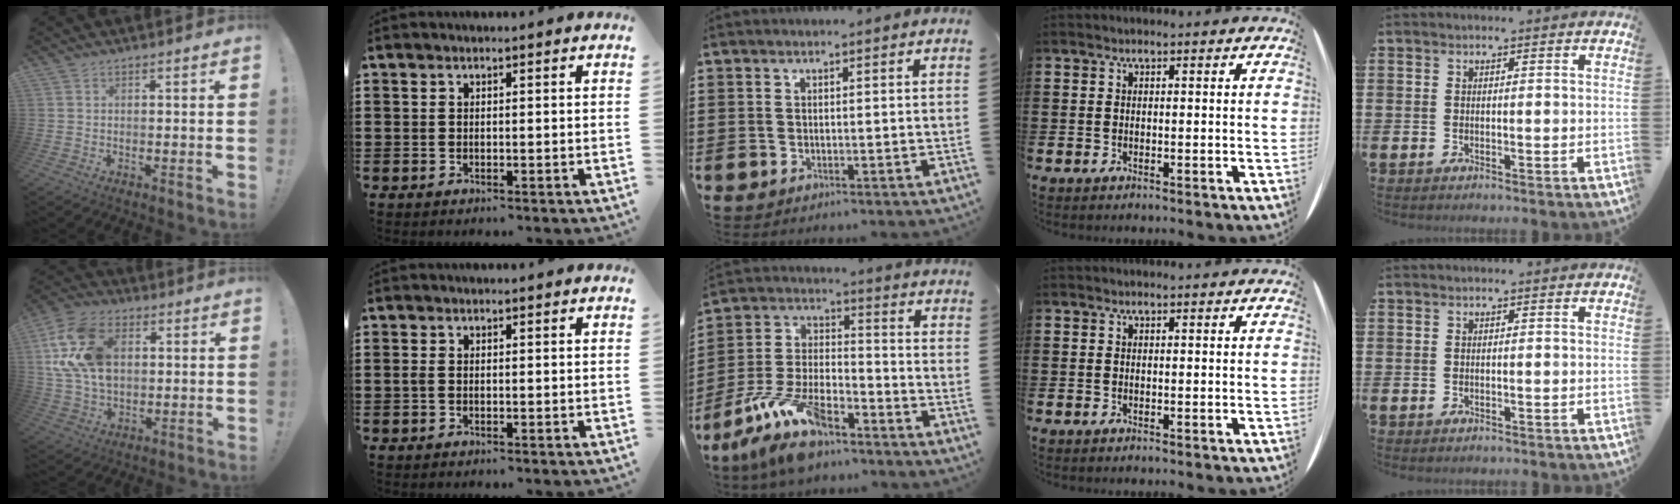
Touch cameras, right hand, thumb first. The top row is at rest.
{"thumb": {"total": 19.1, "force": [4.7, 13.1, 13.1], "torque": [-0.261, -0.005, 0.089]}, "index": {"total": 0.8, "force": [-0.2, 0.4, 0.6], "torque": [-0.022, -0.003, -0.007]}, "middle": {"total": 11.5, "force": [-8.7, 3.7, 6.5], "torque": [-0.150, 0.014, -0.175]}}